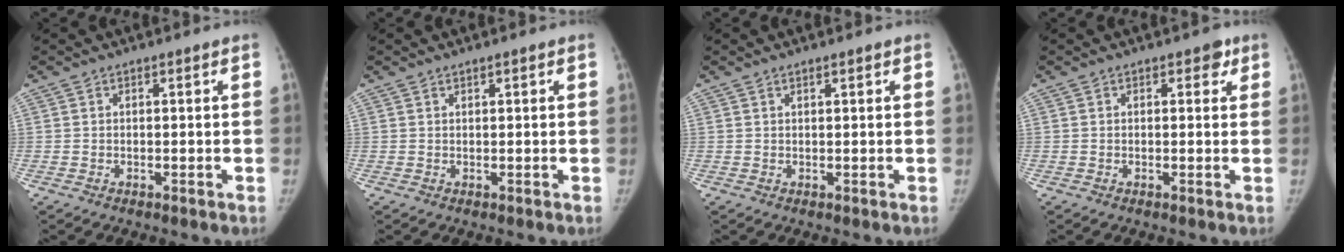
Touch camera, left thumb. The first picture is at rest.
{"total": 0.5, "force": [0.4, 0.1, 0.3], "torque": [-0.004, -0.001, 0.007]}
{"total": 0.8, "force": [0.6, 0.2, 0.5], "torque": [-0.007, -0.002, 0.011]}
{"total": 1.9, "force": [1.0, 1.3, 1.1], "torque": [0.005, -0.001, 0.006]}